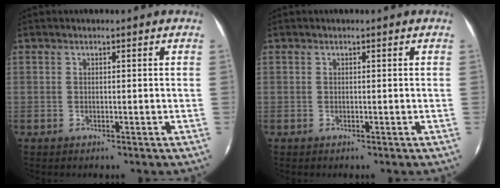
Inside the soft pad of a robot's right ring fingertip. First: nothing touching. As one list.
[{"total": 0.0}]